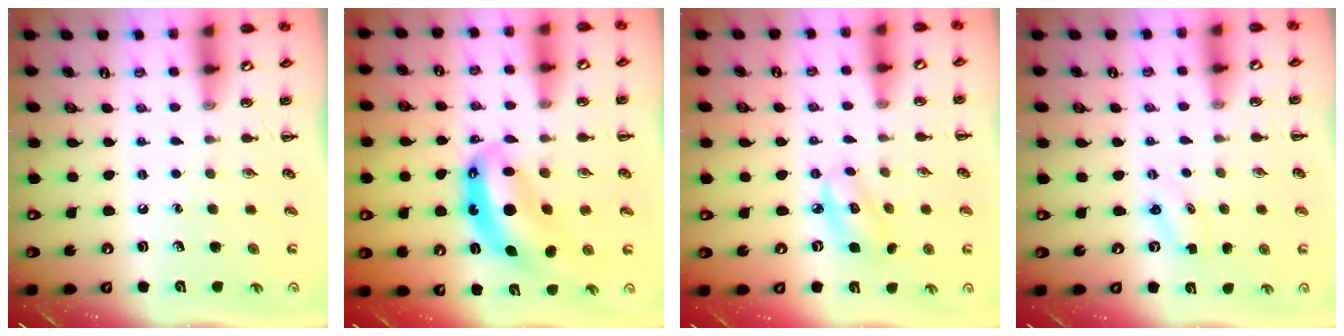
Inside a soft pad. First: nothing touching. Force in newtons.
{"total": 9.1, "press": 8.8, "slide": 2.2}
{"total": 4.0, "press": 3.9, "slide": 0.5}
{"total": 1.8, "press": 1.7, "slide": 0.5}